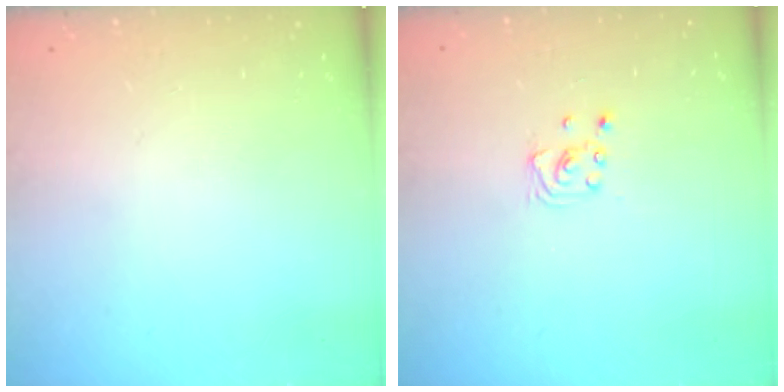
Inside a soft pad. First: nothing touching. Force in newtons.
{"total": 2.1, "press": 2.1, "slide": 0.2}